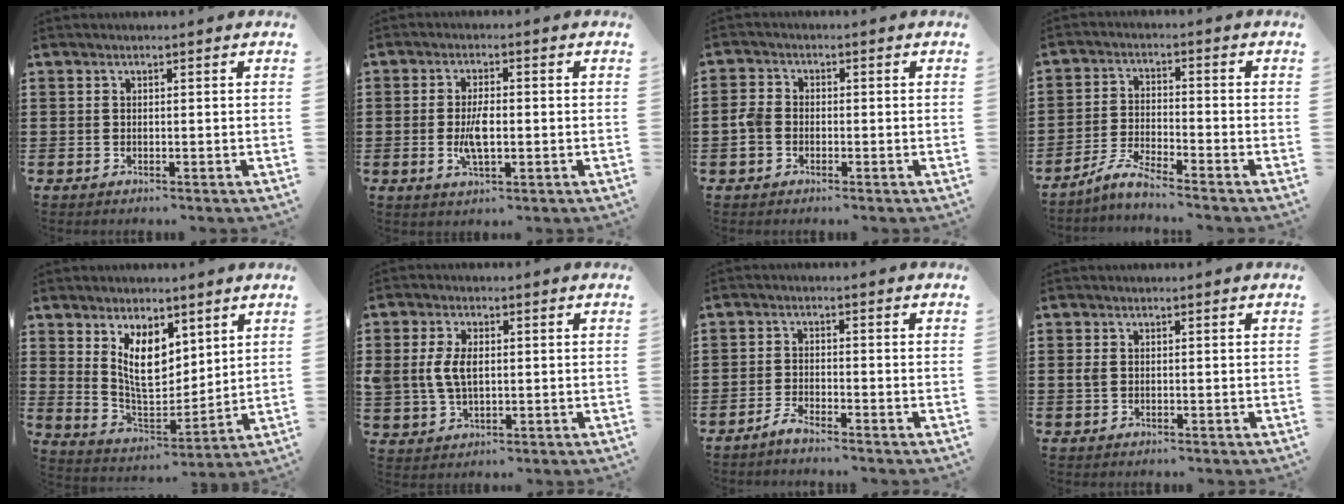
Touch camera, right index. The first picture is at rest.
{"total": 4.8, "force": [-0.6, 1.8, 4.4], "torque": [-0.101, -0.004, -0.018]}
{"total": 3.0, "force": [-0.9, 2.2, 1.7], "torque": [-0.049, 0.000, -0.023]}
{"total": 4.5, "force": [-4.1, 0.0, 1.8], "torque": [-0.053, -0.005, -0.086]}
{"total": 9.1, "force": [4.5, 4.7, 6.4], "torque": [-0.123, -0.009, 0.084]}
{"total": 5.4, "force": [0.5, 3.3, 4.2], "torque": [-0.108, 0.005, 0.001]}
{"total": 2.4, "force": [-2.3, 0.0, 0.5], "torque": [-0.020, -0.002, -0.048]}
{"total": 1.0, "force": [0.1, 0.7, 0.8], "torque": [-0.026, 0.001, -0.001]}